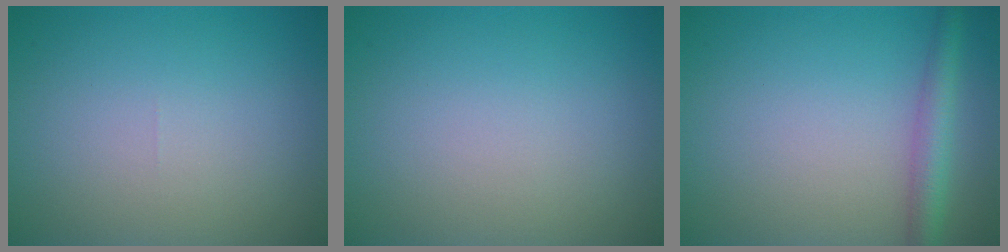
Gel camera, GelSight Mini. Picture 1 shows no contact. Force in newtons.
{"total": 0.0}
{"total": 2.9, "press": 2.9, "slide": 0.1}